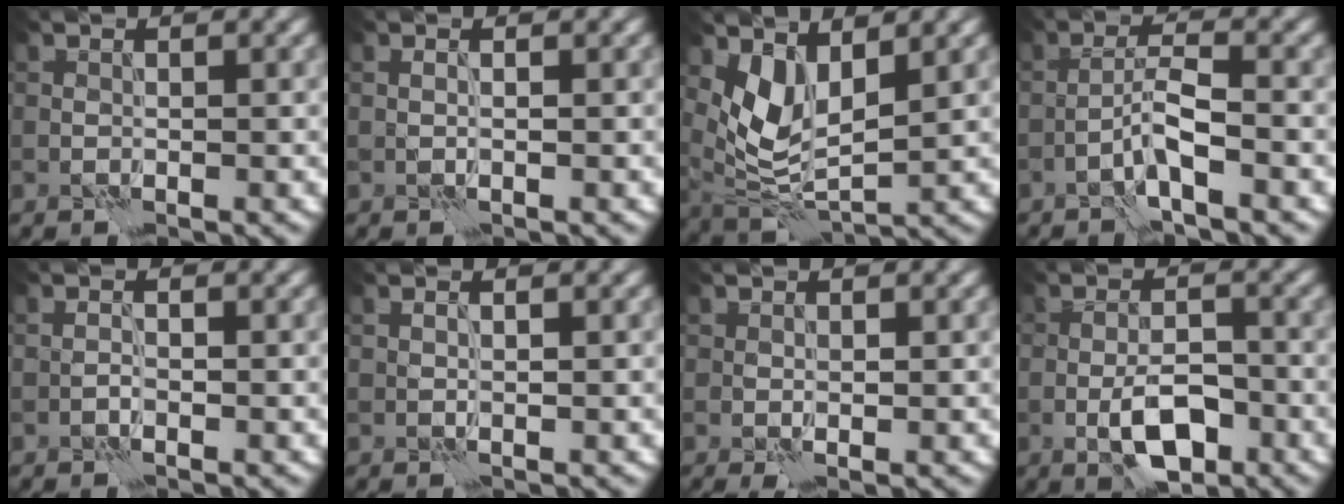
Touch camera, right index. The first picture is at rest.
{"total": 0.6, "force": [0.0, 0.1, 0.6], "torque": [-0.014, -0.002, 0.000]}
{"total": 4.6, "force": [1.9, 2.3, 3.5], "torque": [-0.076, -0.014, 0.044]}
{"total": 3.0, "force": [-1.5, 0.2, 2.5], "torque": [-0.049, 0.013, -0.034]}
{"total": 0.6, "force": [-0.4, 0.2, 0.5], "torque": [-0.010, 0.002, -0.008]}
{"total": 0.6, "force": [0.3, 0.1, 0.5], "torque": [-0.012, -0.002, 0.004]}
{"total": 1.1, "force": [0.1, 0.4, 1.0], "torque": [-0.021, -0.001, 0.002]}
{"total": 4.7, "force": [-2.0, 1.9, 3.8], "torque": [-0.064, 0.000, -0.035]}